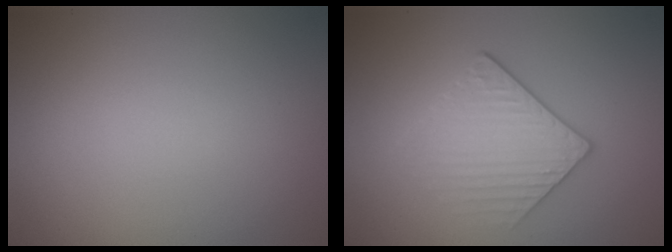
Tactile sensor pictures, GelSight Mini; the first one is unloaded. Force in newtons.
{"total": 3.1, "press": 2.9, "slide": 1.2}